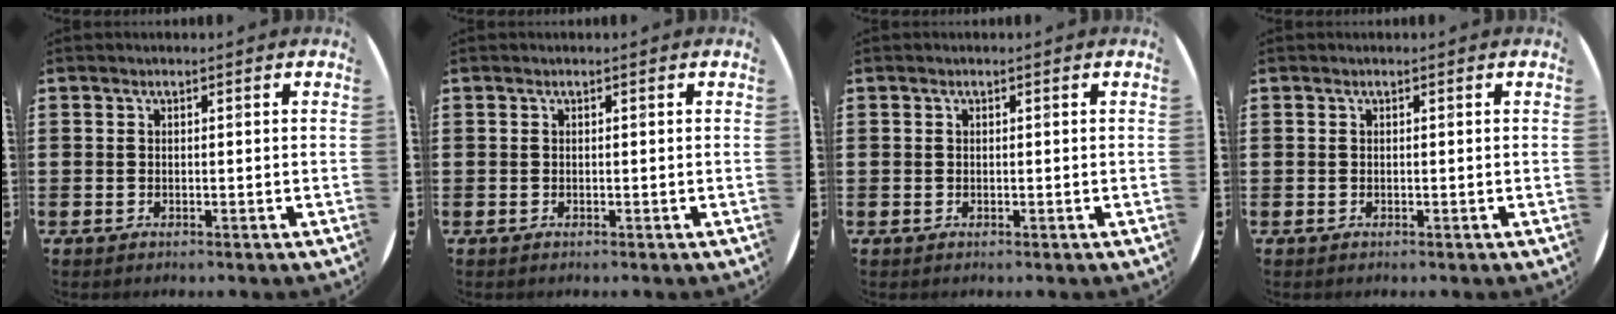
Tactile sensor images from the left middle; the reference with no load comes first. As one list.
[{"total": 0.0}, {"total": 0.0}, {"total": 0.0}]